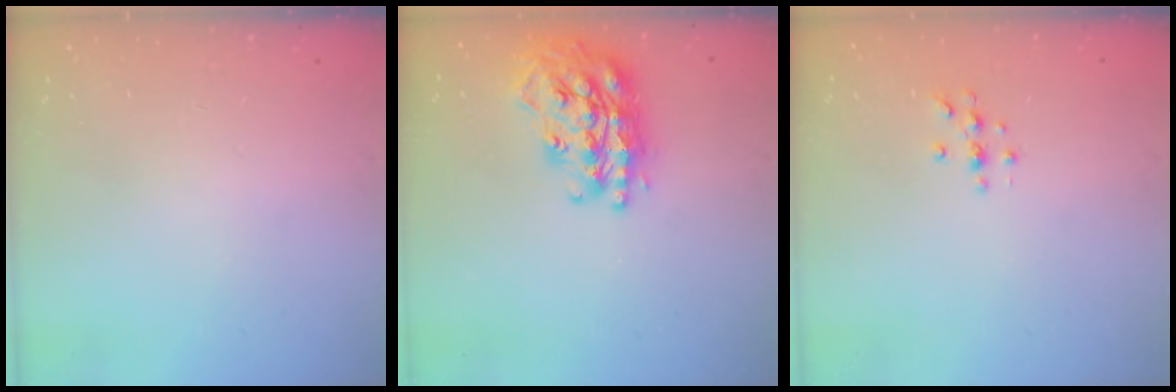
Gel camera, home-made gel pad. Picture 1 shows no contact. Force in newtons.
{"total": 25.6, "press": 25.5, "slide": 2.2}
{"total": 4.2, "press": 4.2, "slide": 0.5}